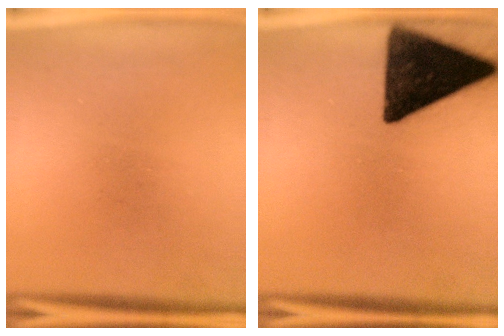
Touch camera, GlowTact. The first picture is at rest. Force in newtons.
{"total": 17.3}